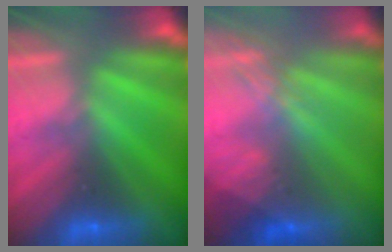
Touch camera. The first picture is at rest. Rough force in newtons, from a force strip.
{"total": 2.9}